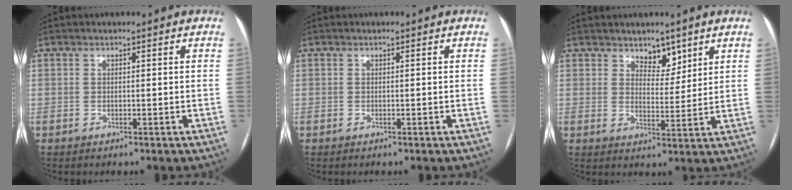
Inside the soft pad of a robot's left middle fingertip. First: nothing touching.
{"total": 0.0}
{"total": 4.2, "force": [3.2, 2.2, 1.6], "torque": [-0.014, -0.004, 0.054]}